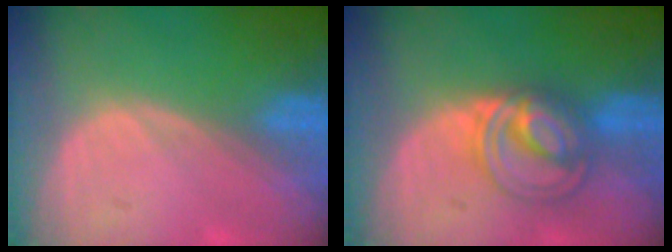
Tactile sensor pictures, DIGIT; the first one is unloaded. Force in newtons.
{"total": 6.2, "press": 6.2, "slide": 0.2}